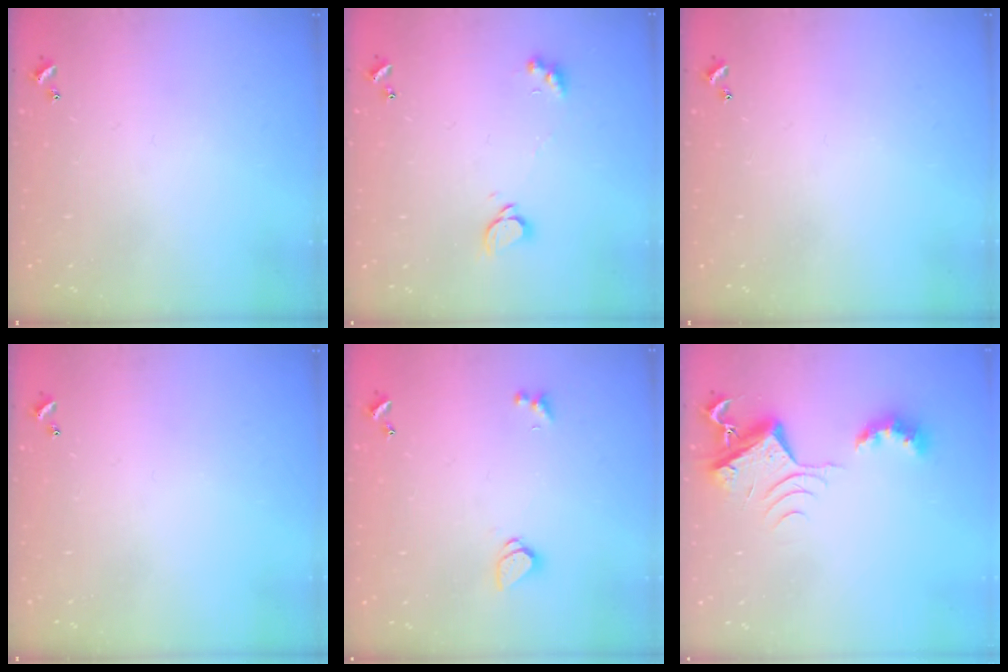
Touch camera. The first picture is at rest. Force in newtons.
{"total": 2.1, "press": 2.1, "slide": 0.3}
{"total": 0.0}
{"total": 0.0}
{"total": 1.3, "press": 1.2, "slide": 0.4}
{"total": 7.2, "press": 7.1, "slide": 0.9}